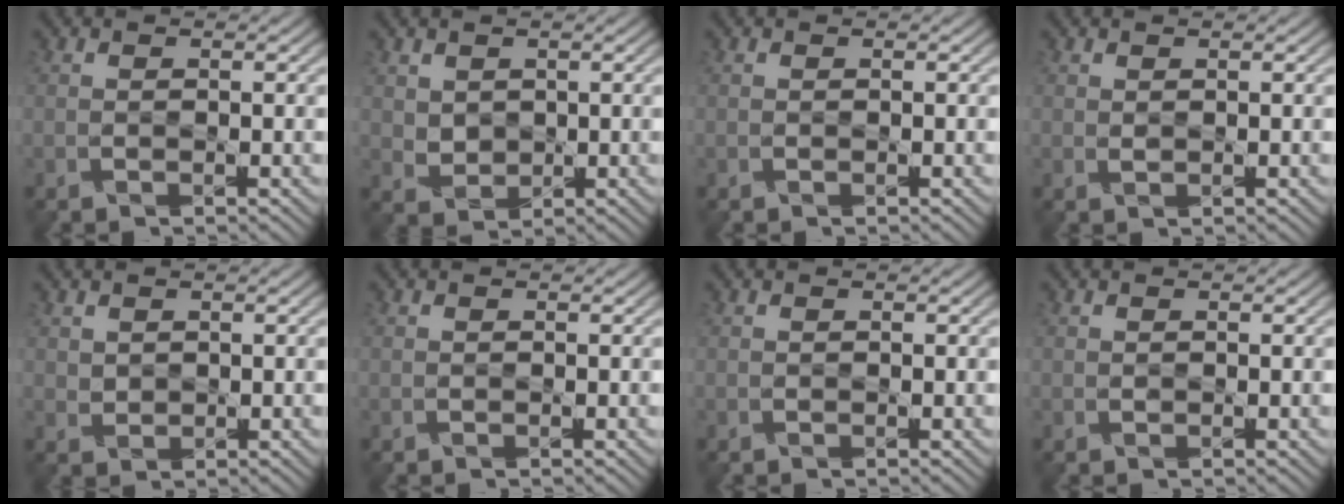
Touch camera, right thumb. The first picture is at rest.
{"total": 3.0, "force": [1.8, 2.2, 0.6], "torque": [-0.046, -0.008, 0.047]}
{"total": 0.0}
{"total": 0.6, "force": [0.6, 0.1, 0.0], "torque": [-0.004, 0.002, 0.012]}
{"total": 1.7, "force": [1.3, 1.0, 0.0], "torque": [-0.015, -0.003, 0.032]}
{"total": 0.0}
{"total": 0.0}
{"total": 0.0}